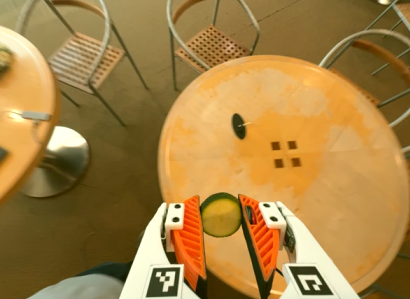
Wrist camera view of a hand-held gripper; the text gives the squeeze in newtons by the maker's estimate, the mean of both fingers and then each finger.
{"total": 8.2, "left": 8.5, "right": 7.9}